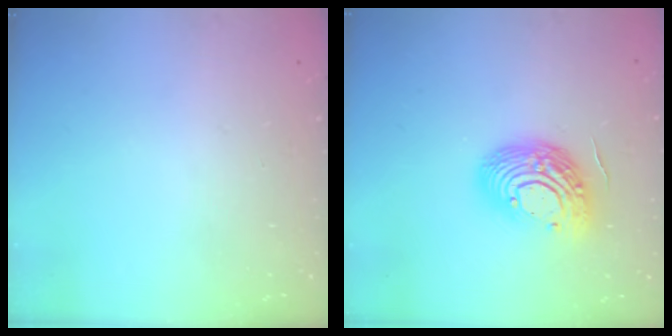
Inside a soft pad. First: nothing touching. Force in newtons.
{"total": 14.4, "press": 14.3, "slide": 1.4}